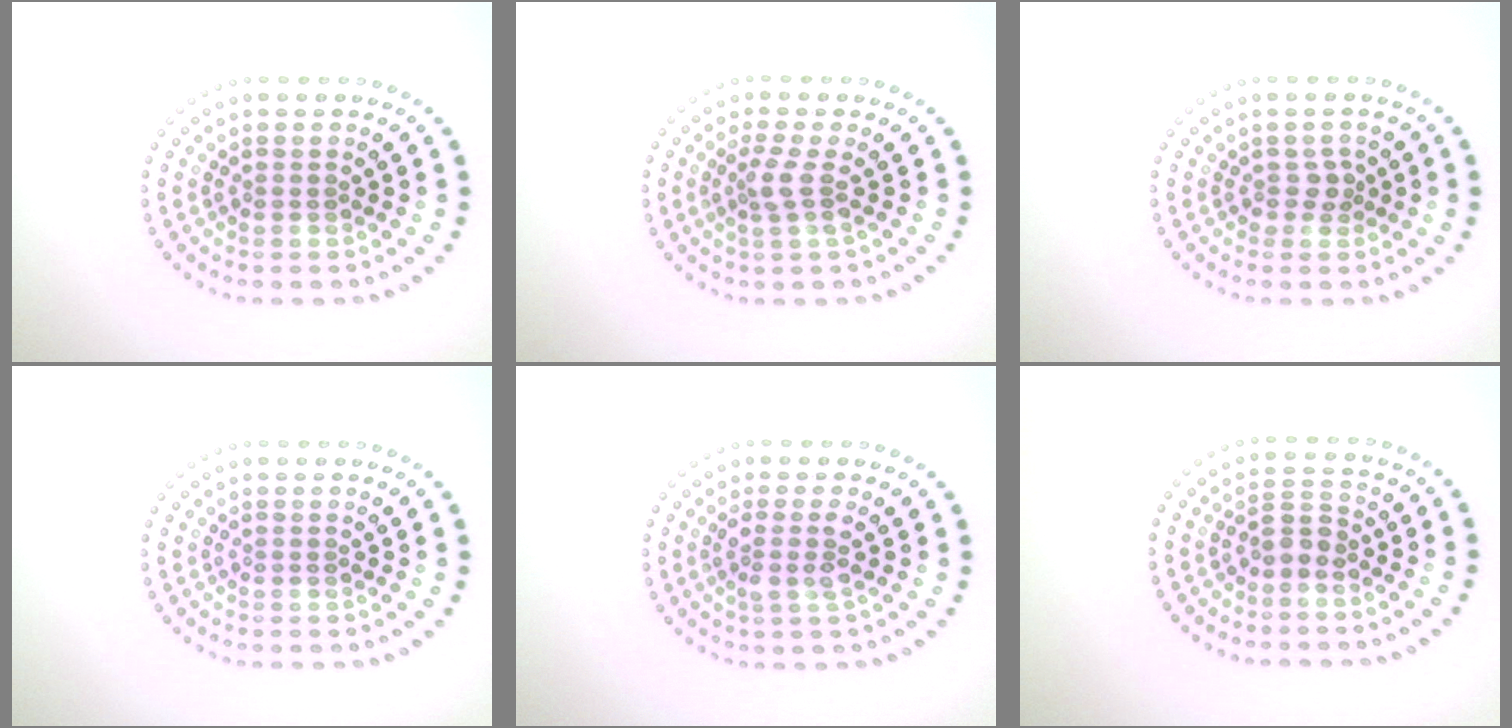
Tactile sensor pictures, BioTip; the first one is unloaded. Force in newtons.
{"total": 1.9, "press": 1.4, "slide": 1.4}
{"total": 1.2, "press": 1.0, "slide": 0.6}
{"total": 0.0}
{"total": 2.0, "press": 1.6, "slide": 1.2}
{"total": 1.8, "press": 1.6, "slide": 1.0}